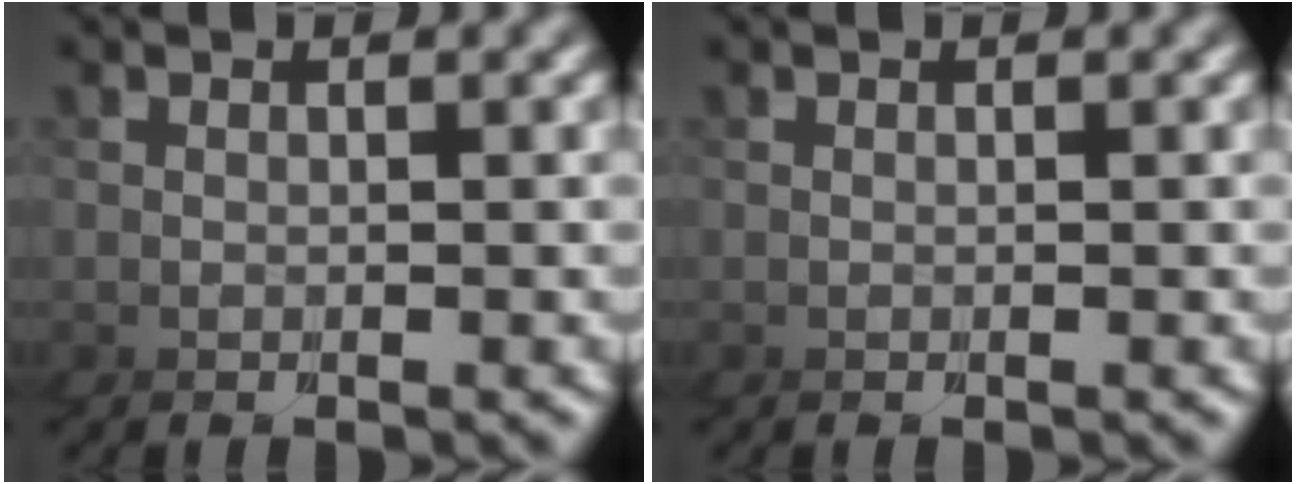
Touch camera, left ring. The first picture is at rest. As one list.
[{"total": 0.0}]